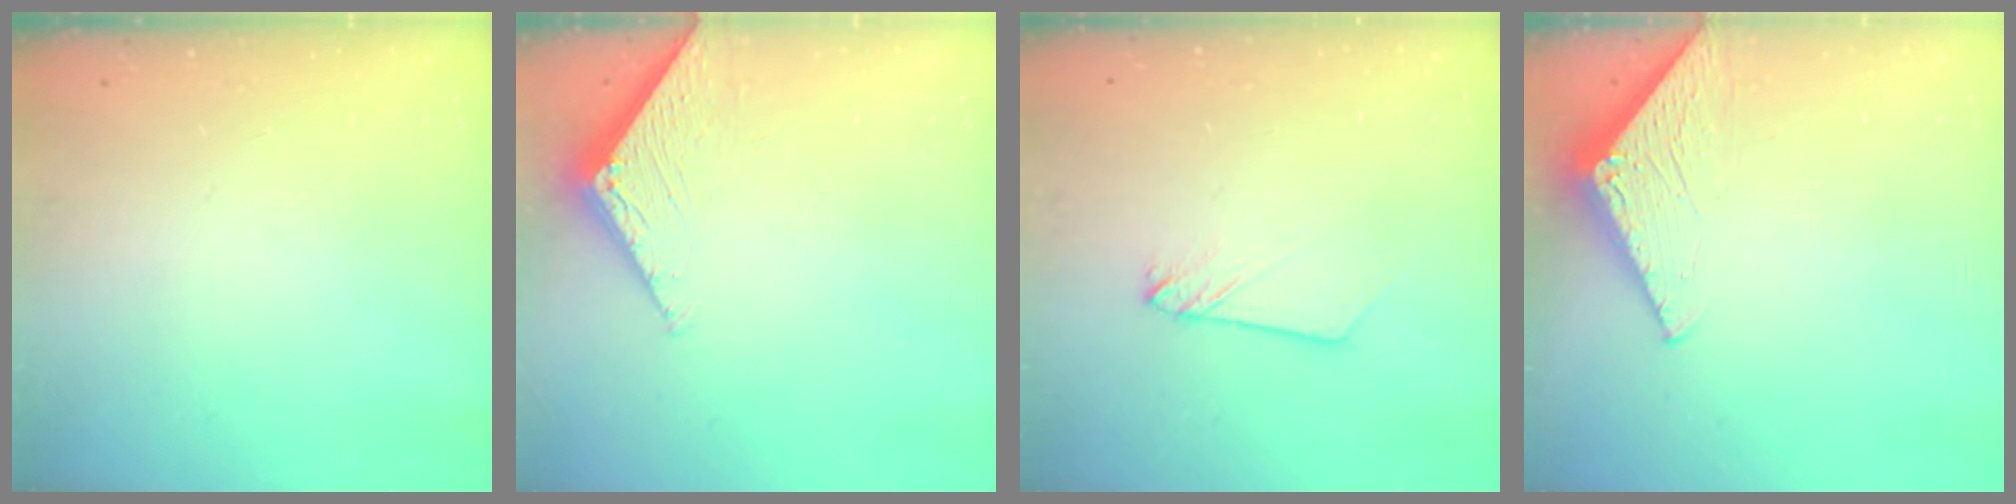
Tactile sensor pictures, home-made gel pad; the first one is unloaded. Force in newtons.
{"total": 3.1, "press": 3.1, "slide": 0.4}
{"total": 2.2, "press": 2.2, "slide": 0.1}
{"total": 3.1, "press": 3.1, "slide": 0.2}